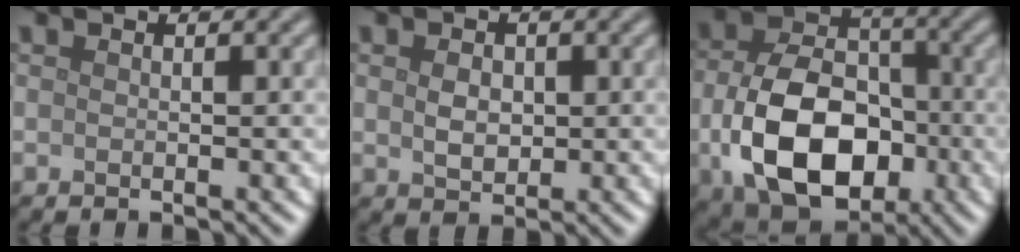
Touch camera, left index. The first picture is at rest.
{"total": 2.2, "force": [0.2, 1.6, 1.5], "torque": [-0.029, -0.002, 0.006]}
{"total": 11.6, "force": [-2.8, 7.8, 8.1], "torque": [-0.163, -0.020, -0.045]}